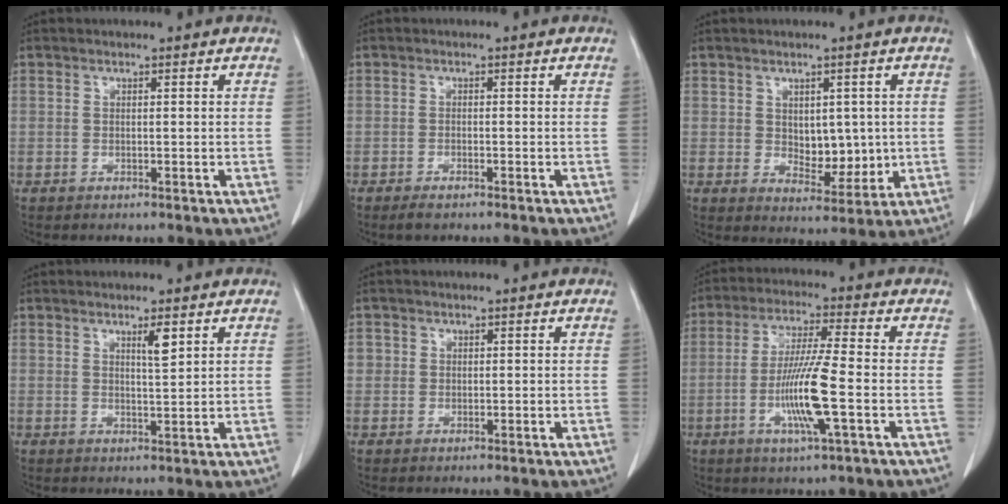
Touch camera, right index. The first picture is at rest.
{"total": 2.0, "force": [-1.6, 0.4, 1.1], "torque": [-0.025, -0.005, -0.024]}
{"total": 5.8, "force": [0.4, 3.5, 4.6], "torque": [-0.061, -0.006, 0.022]}
{"total": 2.6, "force": [1.4, 0.2, 2.2], "torque": [-0.040, -0.004, 0.024]}
{"total": 1.7, "force": [0.3, 1.6, 0.3], "torque": [0.008, 0.003, 0.003]}
{"total": 10.4, "force": [-2.7, -0.3, 10.0], "torque": [-0.198, -0.012, -0.055]}